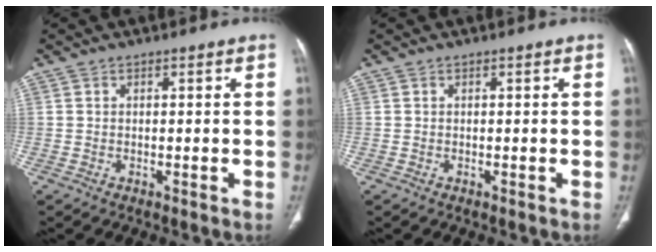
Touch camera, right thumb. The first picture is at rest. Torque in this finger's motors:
{"motor_torque": [-0.11, 0.12, -0.04, 0.03, -0.01]}